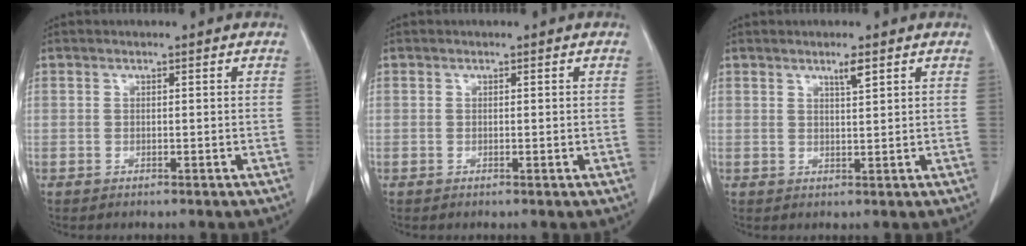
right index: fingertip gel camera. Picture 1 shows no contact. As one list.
[{"total": 0.7, "force": [-0.1, 0.1, 0.7], "torque": [-0.011, -0.002, 0.001]}, {"total": 2.1, "force": [1.4, 0.1, 1.6], "torque": [-0.031, -0.002, 0.025]}]